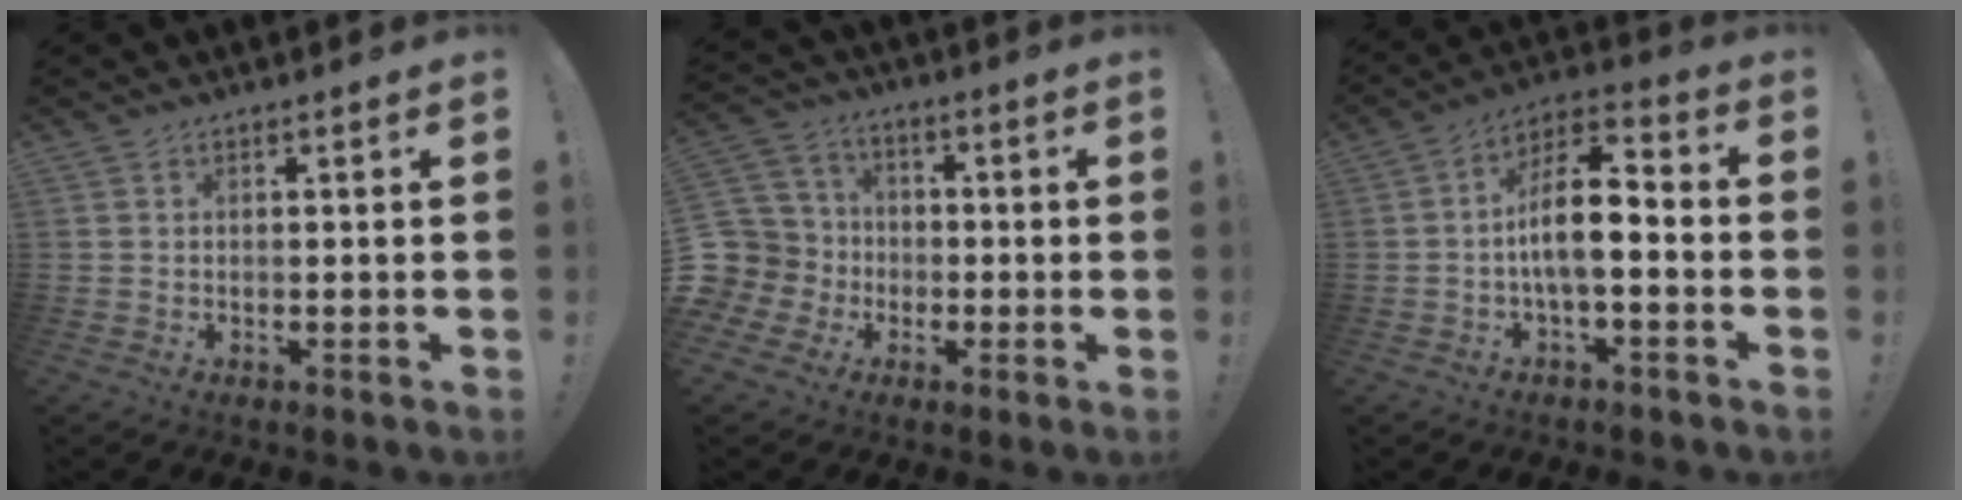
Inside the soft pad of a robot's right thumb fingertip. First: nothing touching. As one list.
[{"total": 10.1, "force": [-2.0, 9.4, 2.9], "torque": [-0.060, 0.016, -0.030]}, {"total": 12.0, "force": [-1.8, 5.1, 10.7], "torque": [-0.190, 0.011, -0.036]}]